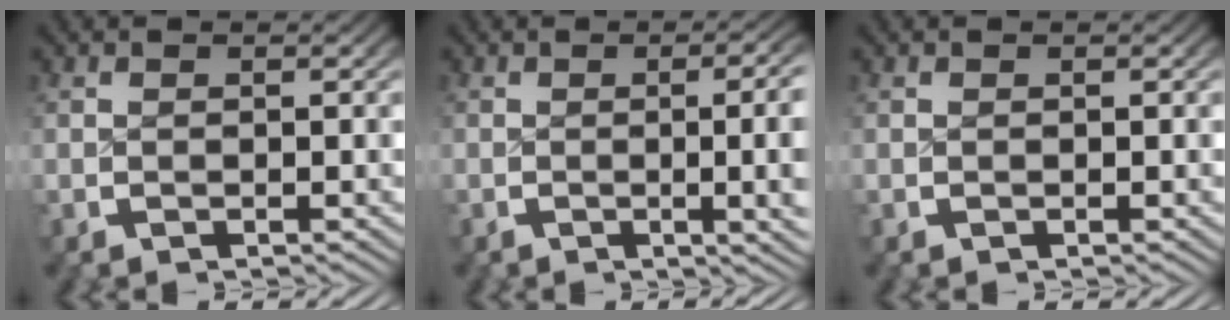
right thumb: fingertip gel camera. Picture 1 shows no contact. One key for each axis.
{"total": 5.7, "fx": -0.6, "fy": 1.6, "fz": 5.4, "tx": -0.052, "ty": 0.017, "tz": -0.022}
{"total": 0.0}